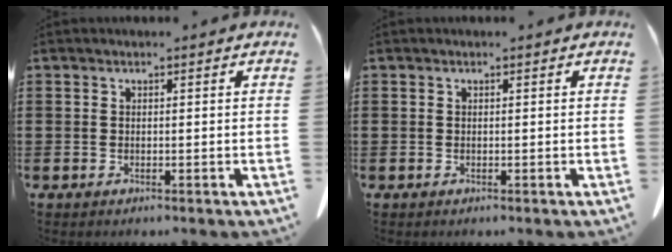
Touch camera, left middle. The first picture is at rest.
{"total": 0.0}